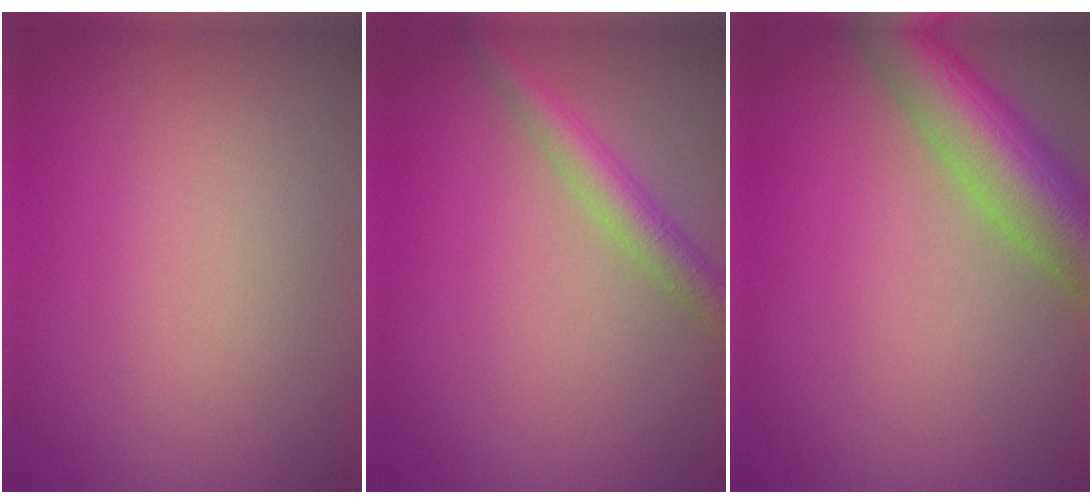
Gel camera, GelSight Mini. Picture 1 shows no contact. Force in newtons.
{"total": 3.0, "press": 3.0, "slide": 0.2}
{"total": 8.0, "press": 8.0, "slide": 0.5}